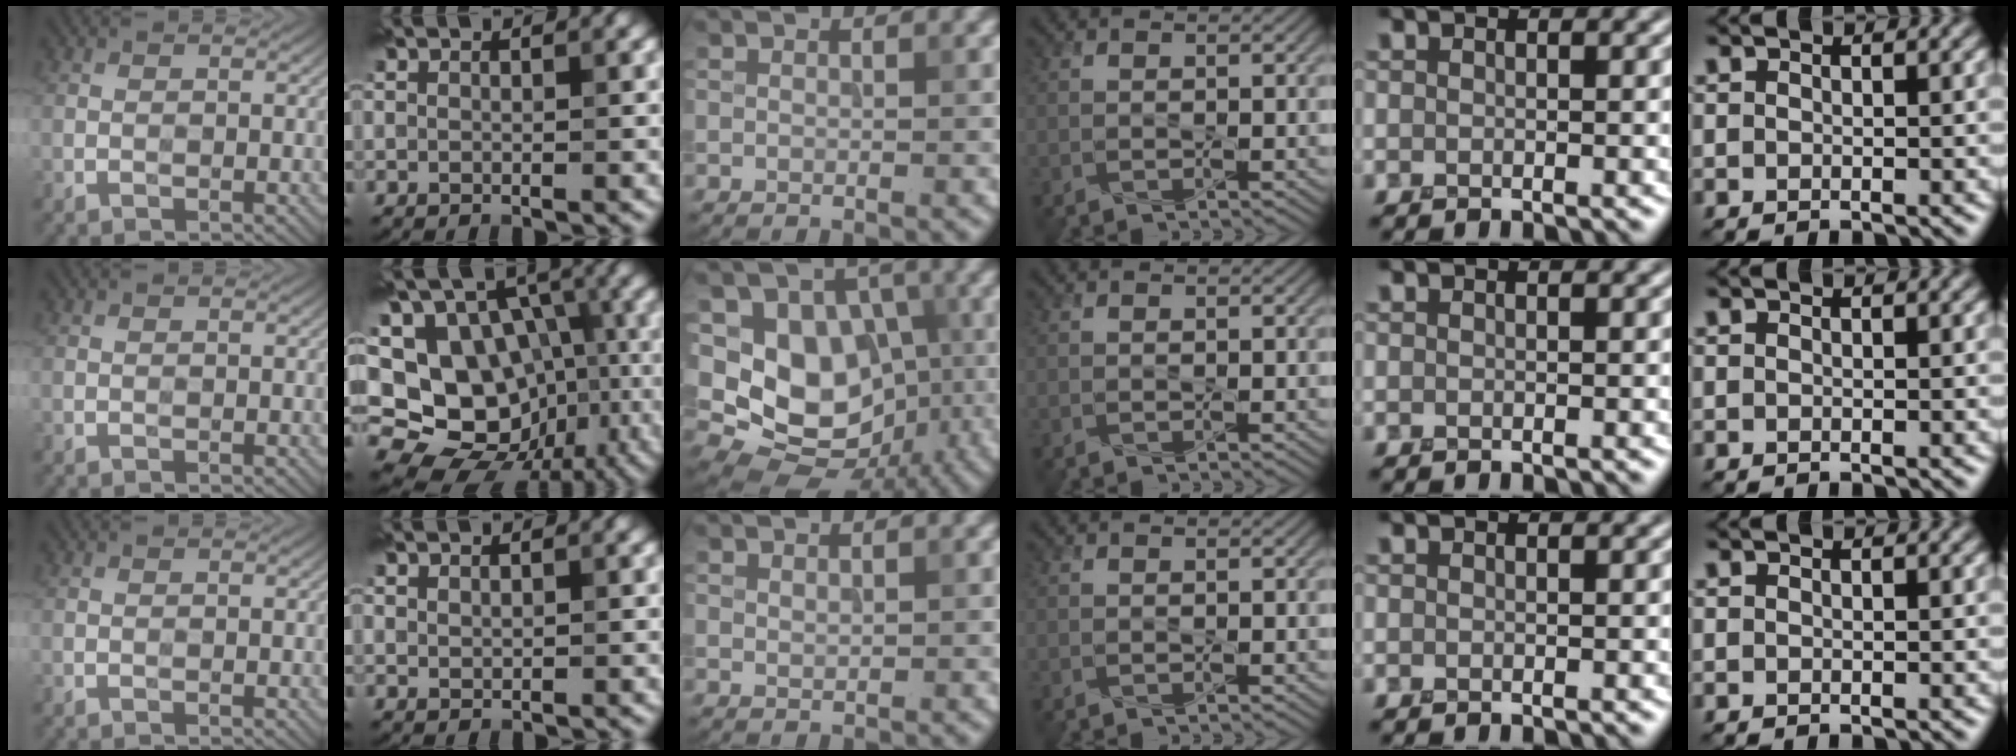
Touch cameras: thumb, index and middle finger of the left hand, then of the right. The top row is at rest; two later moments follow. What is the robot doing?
{"motion": "press", "object": "stapler"}